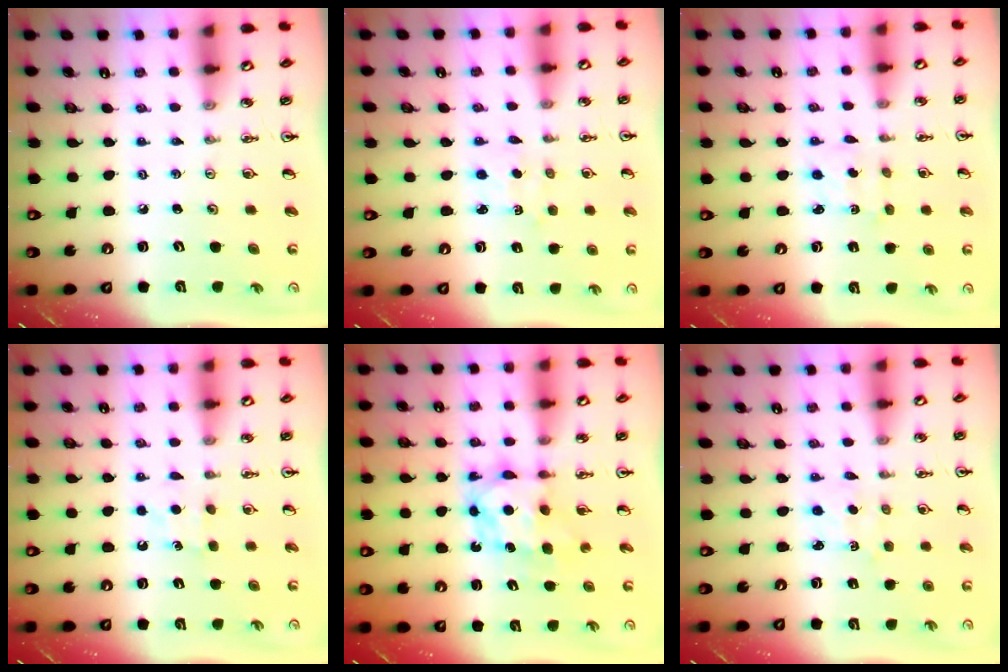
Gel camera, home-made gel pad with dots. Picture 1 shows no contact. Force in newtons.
{"total": 1.7, "press": 1.7, "slide": 0.3}
{"total": 2.3, "press": 2.3, "slide": 0.4}
{"total": 5.7, "press": 5.6, "slide": 0.7}
{"total": 7.1, "press": 7.0, "slide": 0.6}
{"total": 1.7, "press": 1.7, "slide": 0.3}